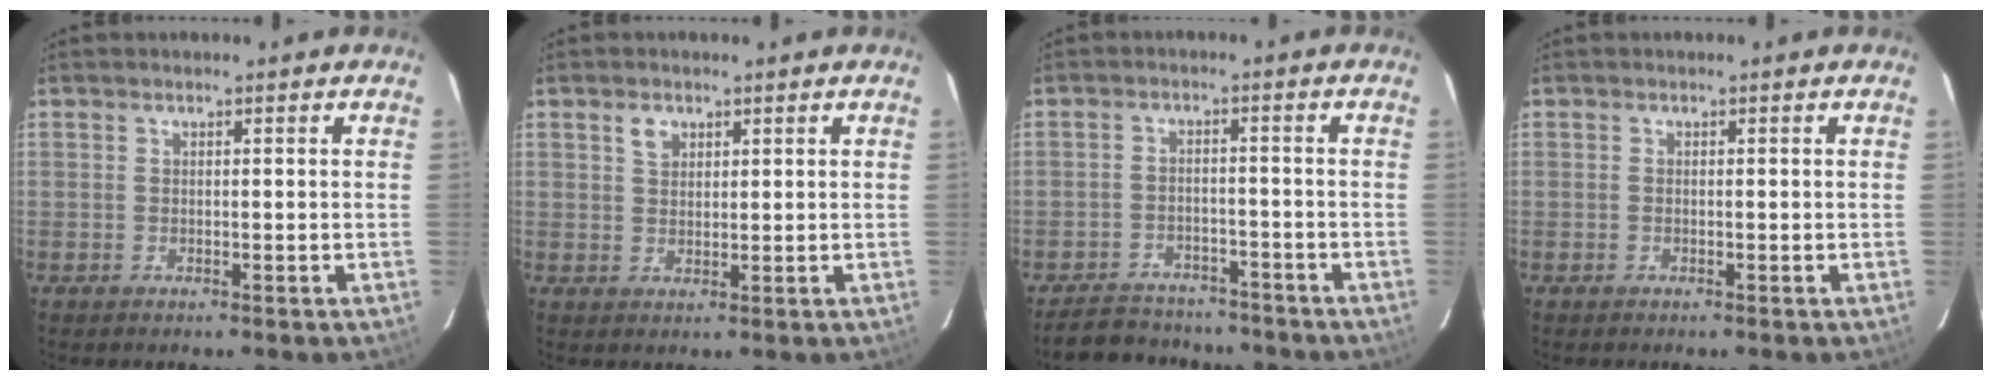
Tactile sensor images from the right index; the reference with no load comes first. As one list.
[{"total": 2.8, "force": [1.5, 1.9, 1.3], "torque": [-0.019, 0.008, 0.029]}, {"total": 11.1, "force": [-9.6, 4.7, 2.9], "torque": [-0.080, 0.013, -0.131]}, {"total": 0.0}]